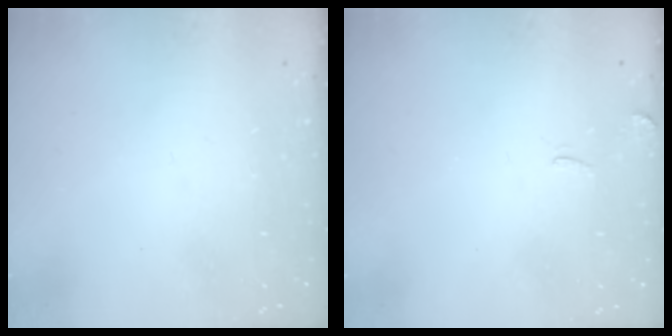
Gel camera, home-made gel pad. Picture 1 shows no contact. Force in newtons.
{"total": 4.1, "press": 4.1, "slide": 0.3}